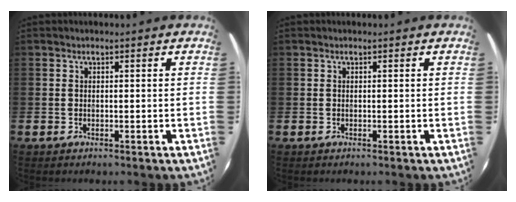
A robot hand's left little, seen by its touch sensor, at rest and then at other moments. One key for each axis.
{"total": 0.0}